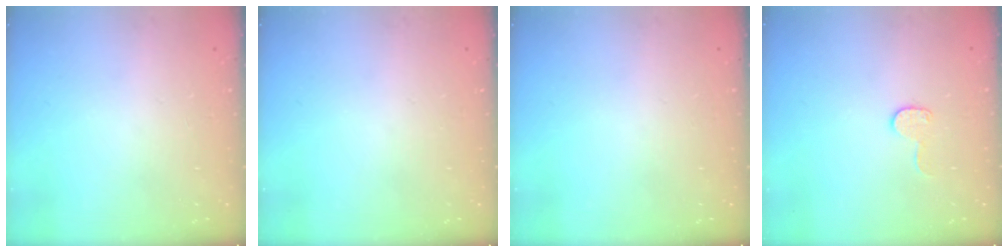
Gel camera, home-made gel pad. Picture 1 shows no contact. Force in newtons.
{"total": 0.0}
{"total": 0.0}
{"total": 7.6, "press": 7.6, "slide": 0.1}